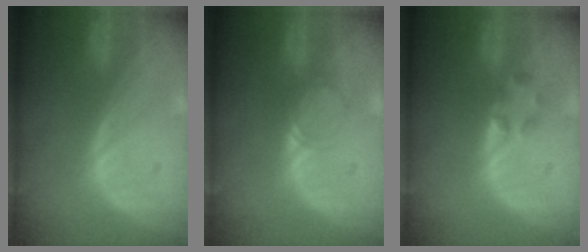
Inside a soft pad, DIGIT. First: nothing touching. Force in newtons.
{"total": 2.0, "press": 2.0, "slide": 0.2}
{"total": 2.0, "press": 1.9, "slide": 0.8}